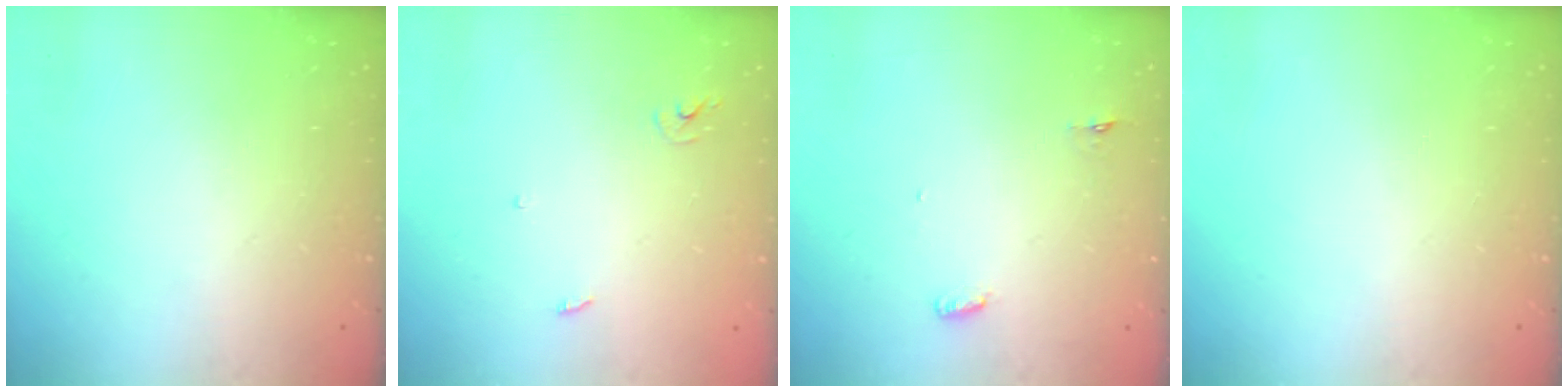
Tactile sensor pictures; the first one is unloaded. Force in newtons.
{"total": 2.4, "press": 2.4, "slide": 0.2}
{"total": 3.0, "press": 2.8, "slide": 0.9}
{"total": 0.0}